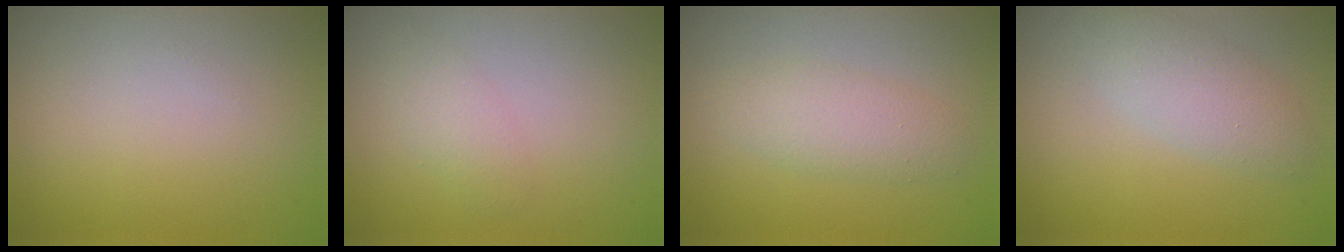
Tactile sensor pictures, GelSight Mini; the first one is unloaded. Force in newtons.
{"total": 1.6, "press": 1.6, "slide": 0.1}
{"total": 2.7, "press": 2.7, "slide": 0.0}
{"total": 3.0, "press": 3.0, "slide": 0.1}